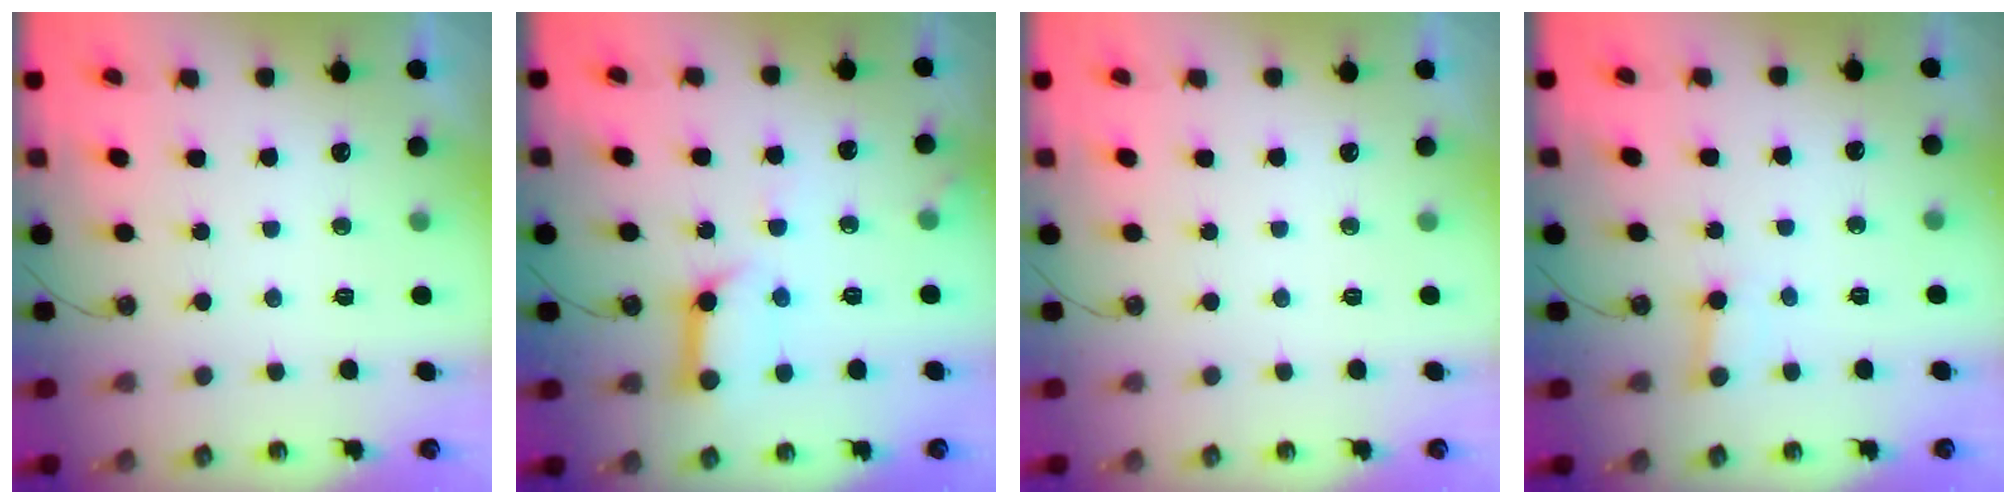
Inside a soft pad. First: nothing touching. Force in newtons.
{"total": 12.5, "press": 12.5, "slide": 1.2}
{"total": 0.0}
{"total": 2.9, "press": 2.9, "slide": 0.2}